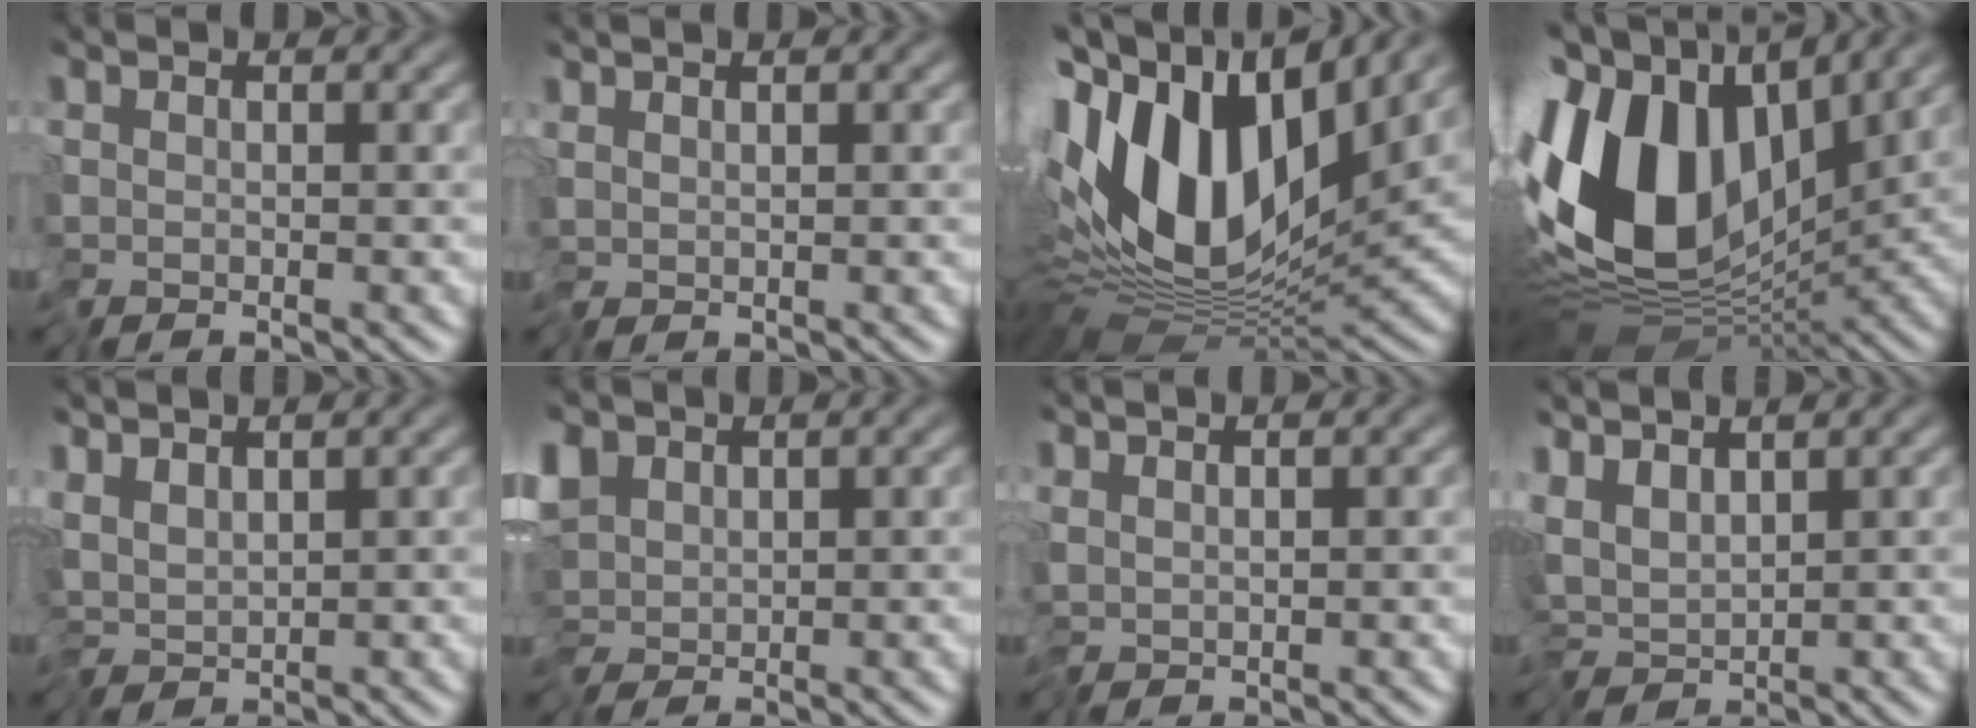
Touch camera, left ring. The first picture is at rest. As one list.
[{"total": 0.9, "force": [0.2, 0.3, 0.8], "torque": [-0.009, 0.005, 0.003]}, {"total": 14.7, "force": [3.1, 7.0, 12.6], "torque": [-0.252, 0.012, 0.050]}, {"total": 14.1, "force": [1.8, 8.6, 11.1], "torque": [-0.237, 0.005, 0.022]}, {"total": 2.4, "force": [0.6, 1.0, 2.1], "torque": [-0.035, 0.002, 0.010]}, {"total": 3.6, "force": [0.3, 2.5, 2.6], "torque": [-0.054, -0.001, 0.002]}, {"total": 0.9, "force": [0.1, 0.3, 0.9], "torque": [-0.010, 0.004, 0.001]}, {"total": 3.2, "force": [0.5, 1.5, 2.8], "torque": [-0.046, -0.005, 0.016]}]